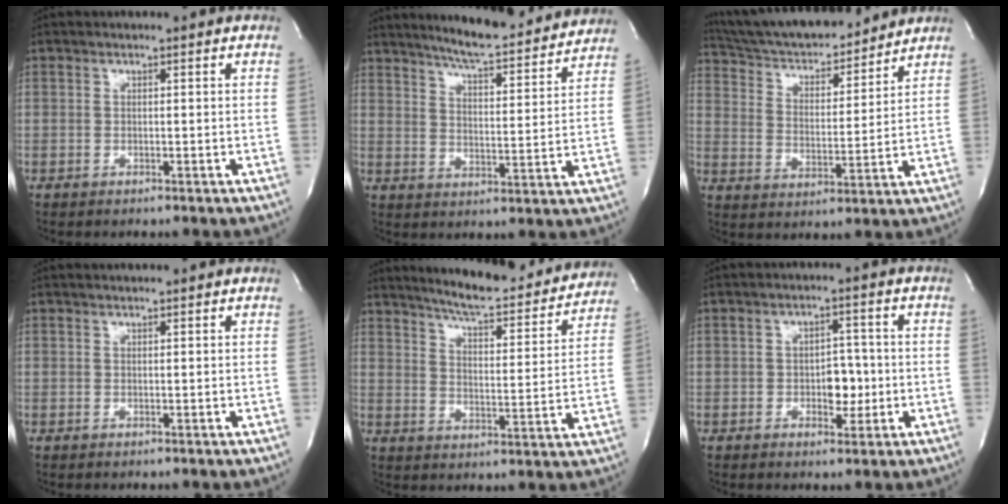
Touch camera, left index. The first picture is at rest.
{"total": 16.3, "force": [15.0, 1.9, 6.2], "torque": [-0.092, -0.010, 0.203]}
{"total": 18.5, "force": [17.0, 3.6, 6.4], "torque": [-0.110, 0.014, 0.271]}
{"total": 1.8, "force": [1.7, 0.1, 0.7], "torque": [-0.008, 0.015, 0.028]}
{"total": 18.6, "force": [17.0, 2.7, 6.8], "torque": [-0.094, -0.020, 0.224]}
{"total": 4.0, "force": [-0.7, 2.5, 3.1], "torque": [-0.036, 0.005, -0.006]}